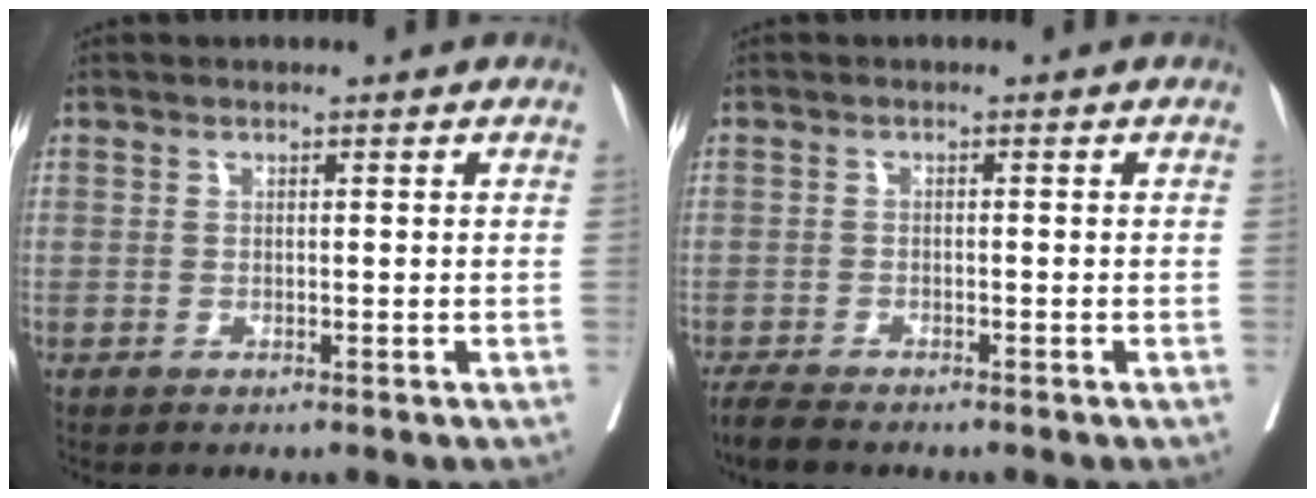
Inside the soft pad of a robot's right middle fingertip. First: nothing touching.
{"total": 3.5, "force": [-3.1, 0.6, 1.5], "torque": [-0.026, -0.010, -0.052]}